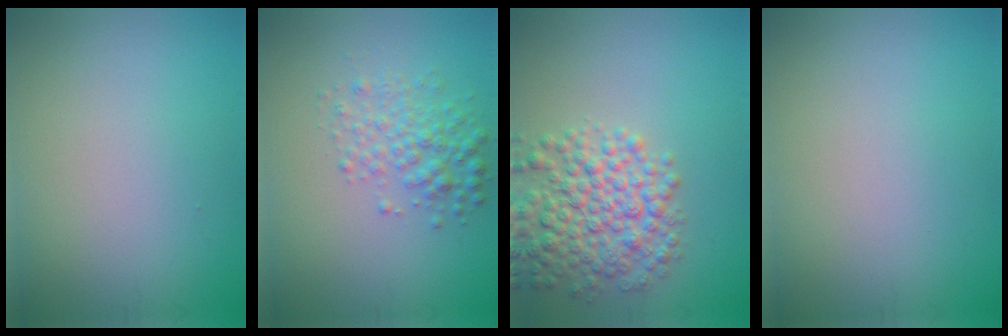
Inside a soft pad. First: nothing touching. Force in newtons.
{"total": 3.0, "press": 3.0, "slide": 0.1}
{"total": 6.0, "press": 6.0, "slide": 0.2}
{"total": 0.0}